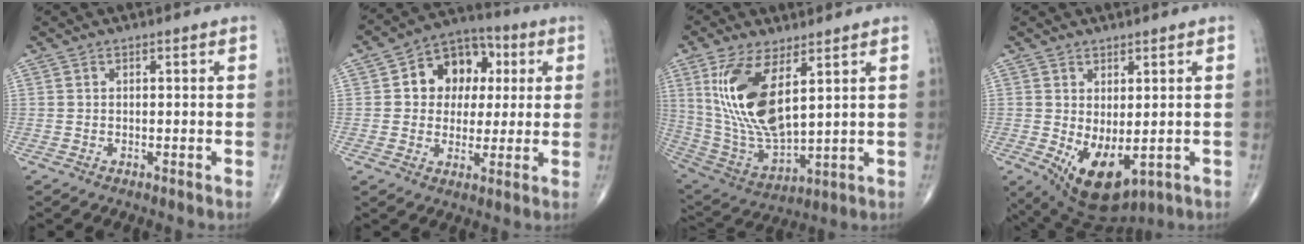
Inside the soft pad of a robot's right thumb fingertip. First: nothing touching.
{"total": 12.7, "force": [2.6, 9.8, 7.6], "torque": [-0.064, 0.012, 0.033]}
{"total": 17.3, "force": [5.8, 7.3, 14.6], "torque": [-0.288, -0.028, 0.130]}
{"total": 9.6, "force": [-1.6, 4.9, 8.1], "torque": [-0.126, -0.011, 0.000]}